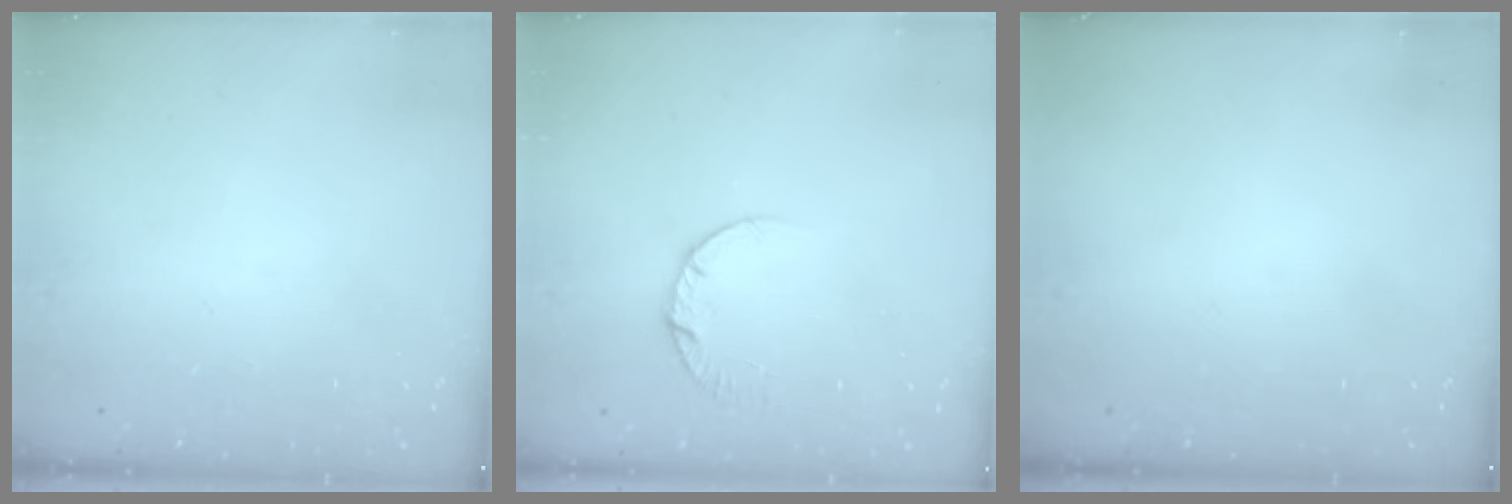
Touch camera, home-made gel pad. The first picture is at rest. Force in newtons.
{"total": 4.5, "press": 4.5, "slide": 0.4}
{"total": 0.0}